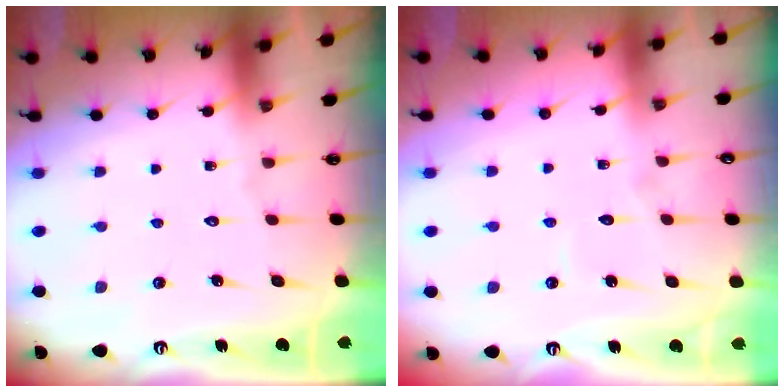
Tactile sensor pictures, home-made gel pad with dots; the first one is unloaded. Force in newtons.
{"total": 2.7, "press": 2.7, "slide": 0.2}